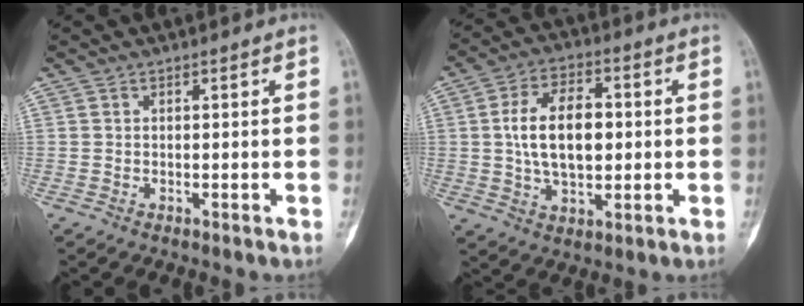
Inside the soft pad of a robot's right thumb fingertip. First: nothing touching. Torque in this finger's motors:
{"motor_torque": [0.63, 2.77, 0.82, -0.71, 0.41]}